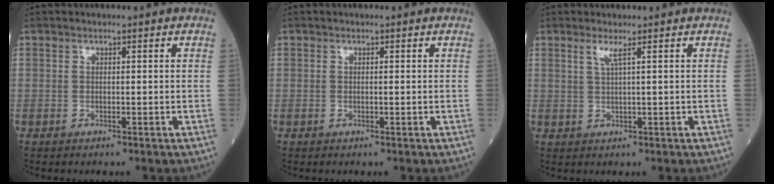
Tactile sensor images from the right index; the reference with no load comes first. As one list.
[{"total": 0.0}, {"total": 1.8, "force": [1.0, -0.5, 1.4], "torque": [-0.037, -0.003, 0.024]}]